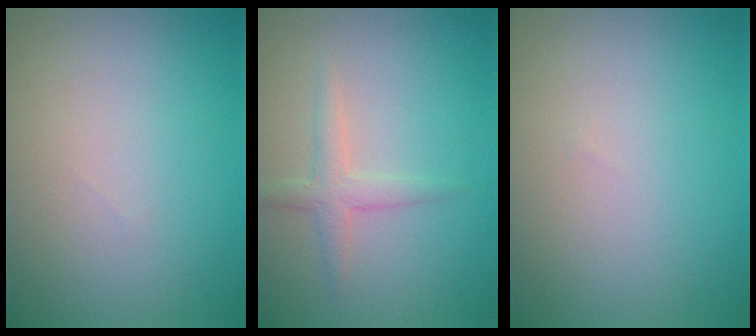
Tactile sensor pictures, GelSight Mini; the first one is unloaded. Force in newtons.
{"total": 1.9, "press": 1.9, "slide": 0.1}
{"total": 0.0}